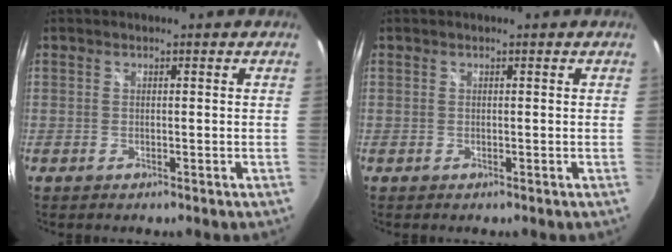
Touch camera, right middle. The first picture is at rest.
{"total": 0.0}